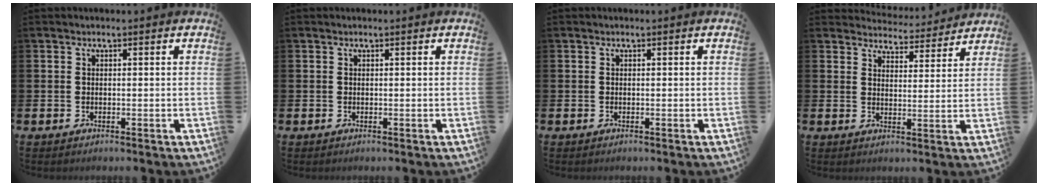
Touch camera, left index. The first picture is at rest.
{"total": 0.0}
{"total": 0.0}
{"total": 4.3, "force": [4.2, 0.7, -0.2], "torque": [0.004, -0.042, 0.069]}